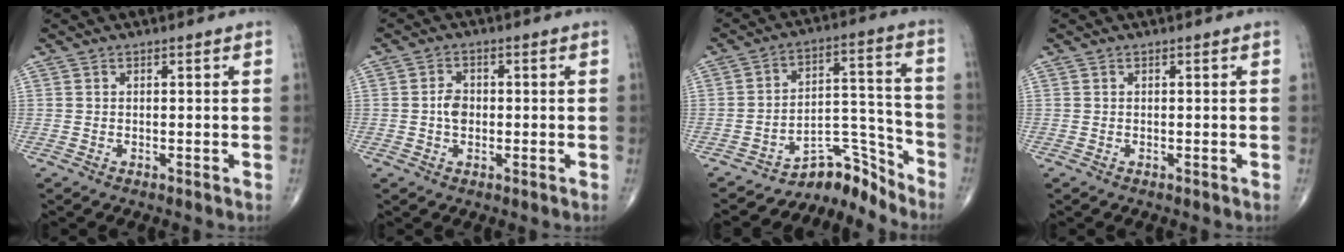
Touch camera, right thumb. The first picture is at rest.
{"total": 3.3, "force": [-0.3, 2.4, 2.2], "torque": [-0.032, 0.006, -0.010]}
{"total": 9.4, "force": [-8.7, 3.4, 0.5], "torque": [0.022, 0.137, -0.148]}
{"total": 0.0}